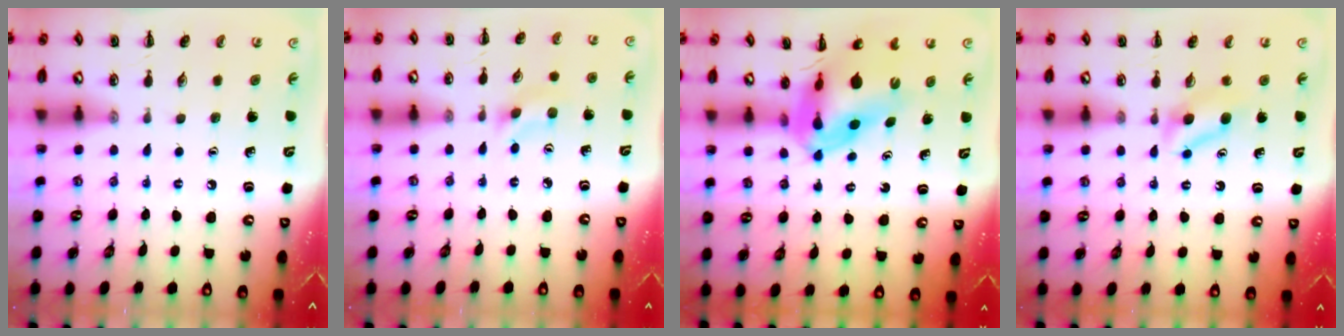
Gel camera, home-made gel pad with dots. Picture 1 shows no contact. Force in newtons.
{"total": 1.6, "press": 1.5, "slide": 0.5}
{"total": 9.9, "press": 9.5, "slide": 2.8}
{"total": 4.8, "press": 4.6, "slide": 1.4}